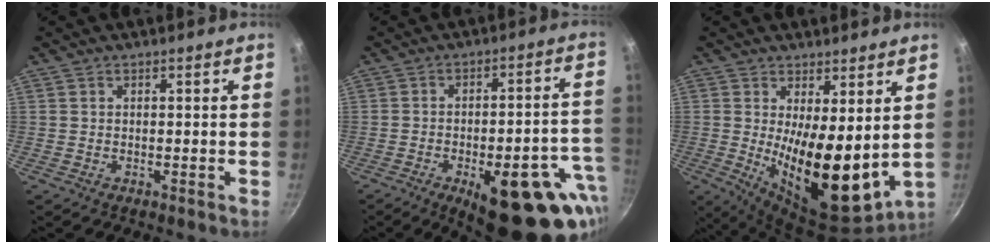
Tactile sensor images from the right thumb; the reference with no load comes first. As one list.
[{"total": 24.0, "force": [-9.7, 9.5, 19.8], "torque": [-0.198, 0.028, -0.117]}, {"total": 16.1, "force": [1.7, 6.5, 14.6], "torque": [-0.202, -0.046, 0.042]}]